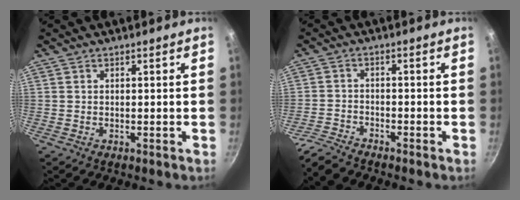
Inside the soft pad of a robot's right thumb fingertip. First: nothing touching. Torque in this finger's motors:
{"motor_torque": [0.82, 0.27, 0.62, -0.54, 0.02]}